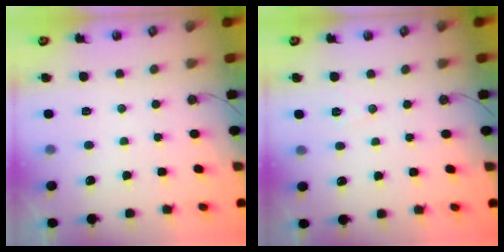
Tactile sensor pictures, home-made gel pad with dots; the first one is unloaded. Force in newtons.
{"total": 5.8, "press": 3.8, "slide": 4.4}